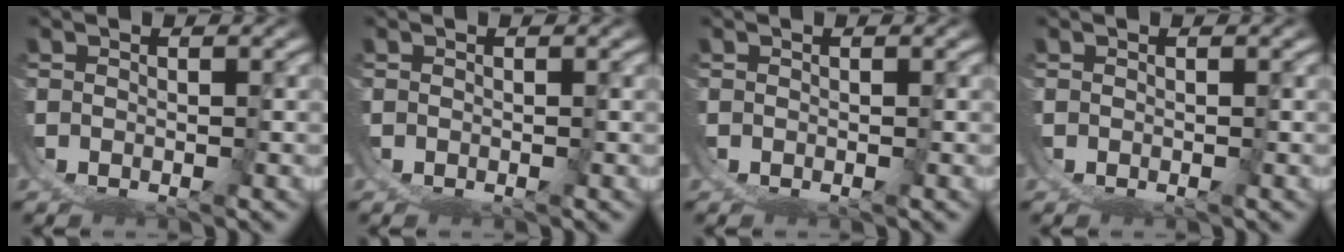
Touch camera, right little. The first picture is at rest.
{"total": 0.0}
{"total": 0.0}
{"total": 0.0}